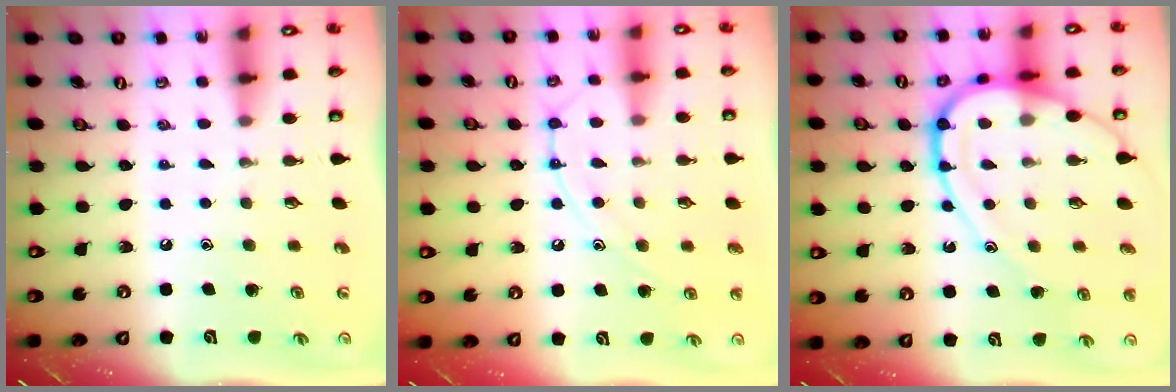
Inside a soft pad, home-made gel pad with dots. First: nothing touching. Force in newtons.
{"total": 12.0, "press": 12.0, "slide": 1.0}
{"total": 16.8, "press": 16.7, "slide": 1.6}